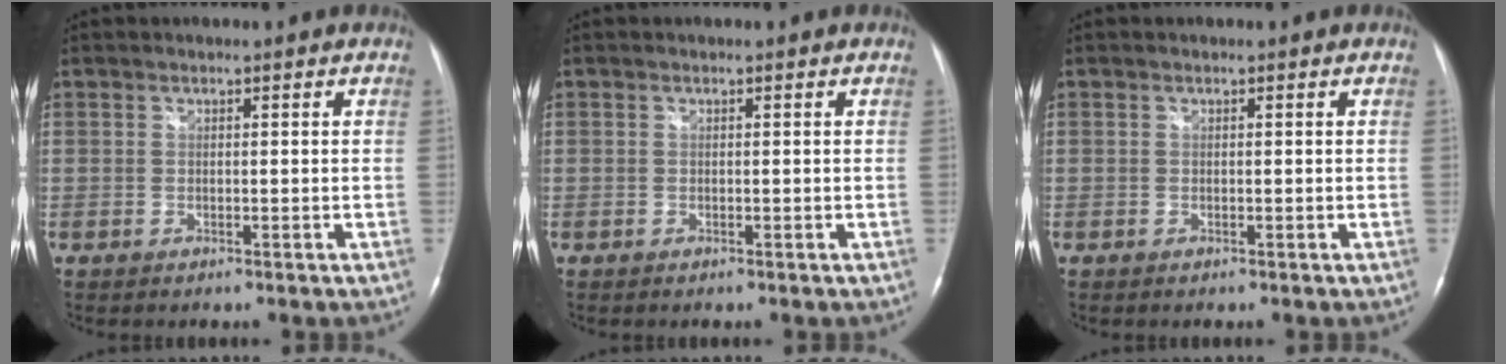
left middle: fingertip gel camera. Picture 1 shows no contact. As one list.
[{"total": 0.0}, {"total": 0.0}]